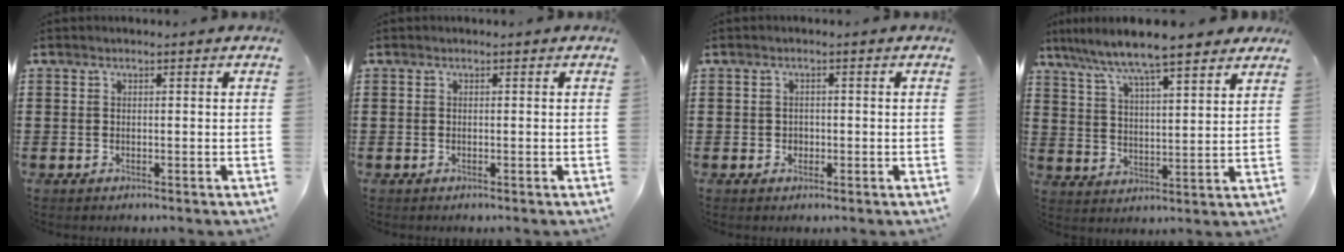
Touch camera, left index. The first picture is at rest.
{"total": 0.0}
{"total": 1.0, "force": [-0.1, 0.9, 0.4], "torque": [-0.011, 0.004, -0.004]}
{"total": 7.5, "force": [6.5, 0.4, 3.7], "torque": [-0.098, -0.031, 0.109]}